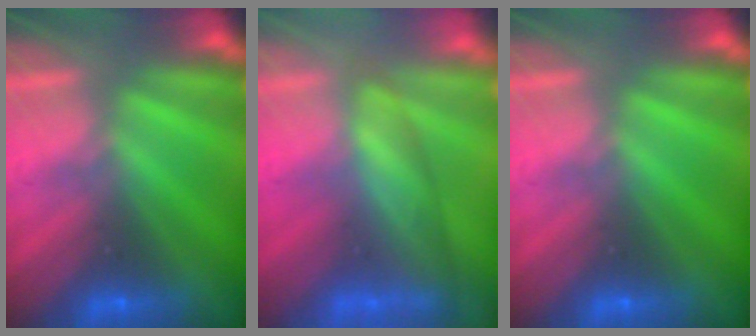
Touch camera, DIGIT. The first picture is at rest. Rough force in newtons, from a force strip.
{"total": 3.7}
{"total": 0.0}